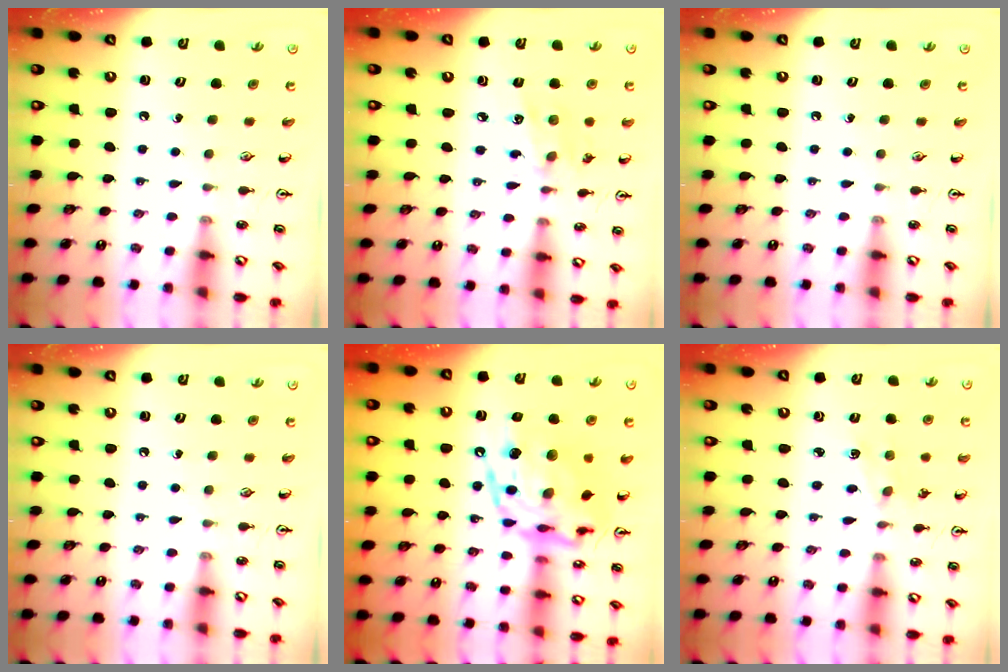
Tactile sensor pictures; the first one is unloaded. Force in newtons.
{"total": 8.5, "press": 8.5, "slide": 0.6}
{"total": 0.0}
{"total": 0.0}
{"total": 18.7, "press": 18.6, "slide": 1.6}
{"total": 2.3, "press": 2.3, "slide": 0.3}